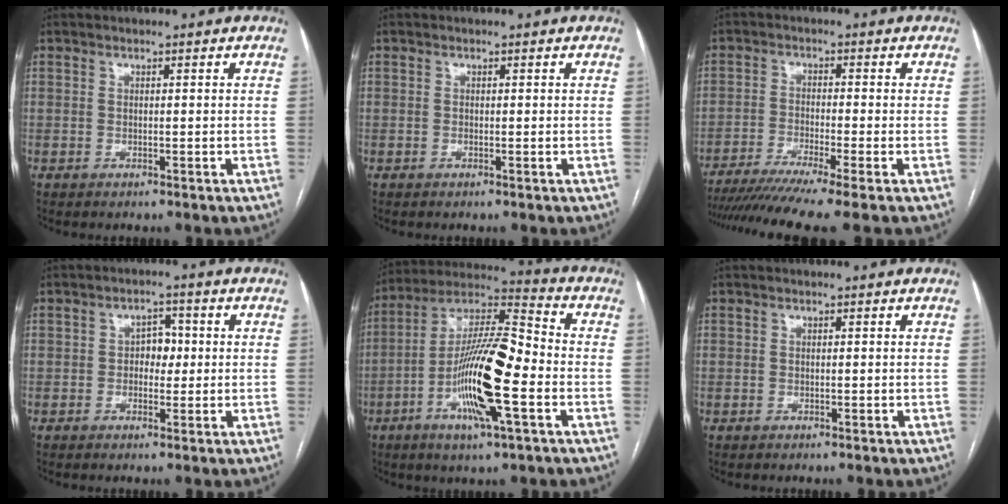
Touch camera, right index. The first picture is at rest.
{"total": 0.0}
{"total": 11.0, "force": [-8.8, -1.8, 6.2], "torque": [-0.085, -0.028, -0.139]}
{"total": 3.2, "force": [0.0, 2.2, 2.4], "torque": [-0.028, 0.010, -0.001]}
{"total": 17.0, "force": [-4.7, 2.3, 16.1], "torque": [-0.311, 0.001, -0.085]}
{"total": 0.0}